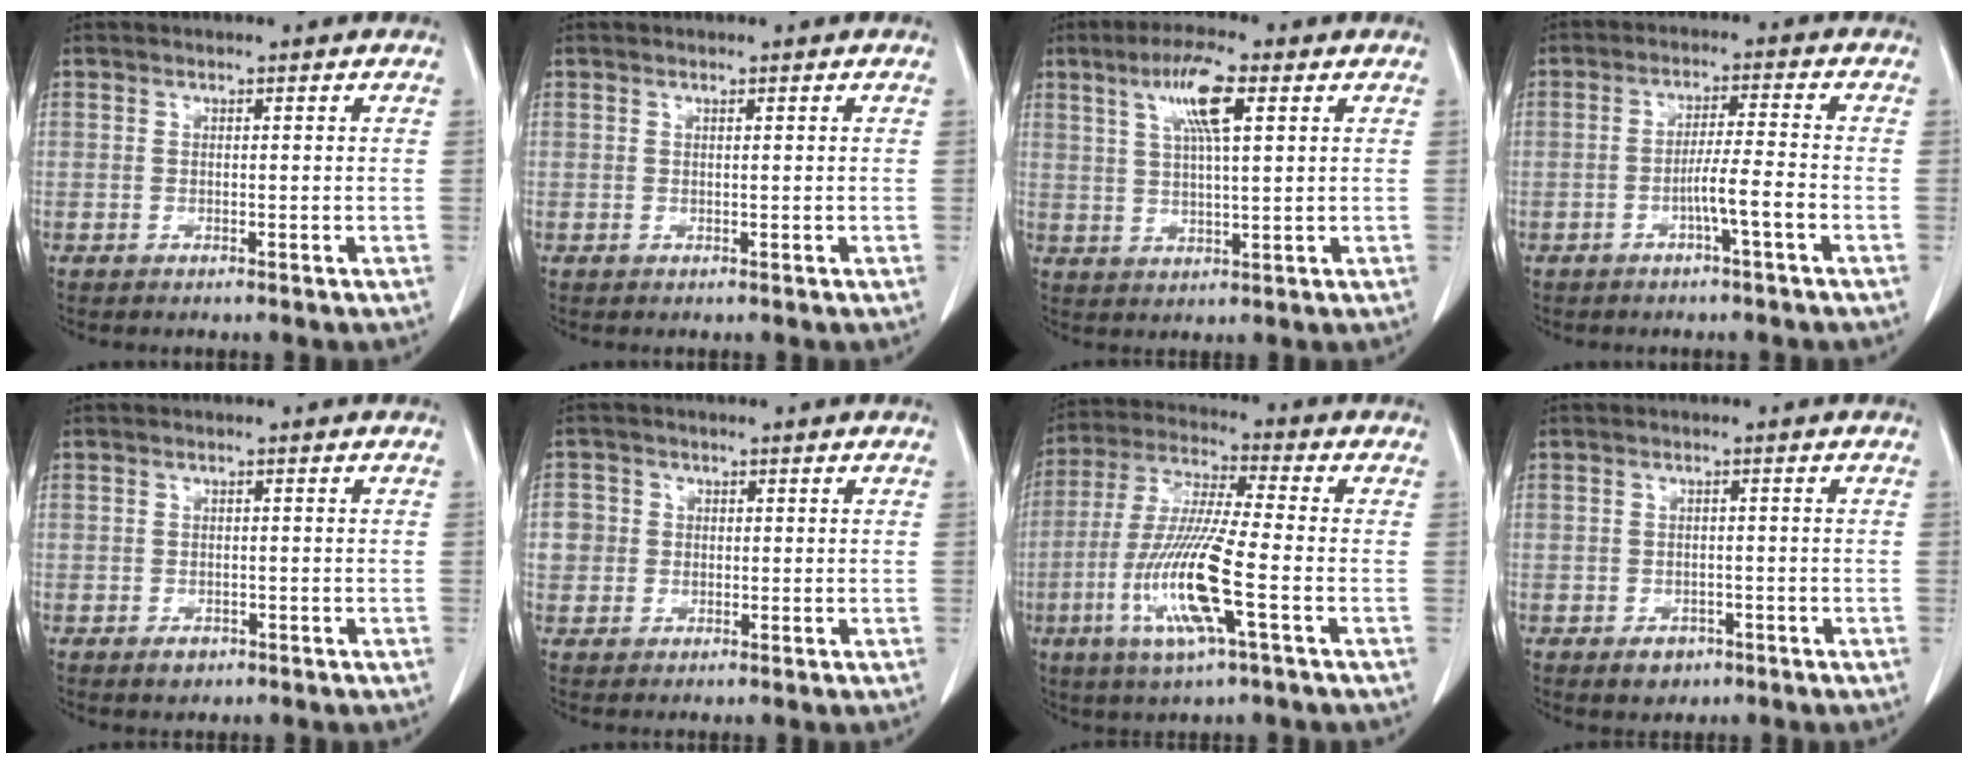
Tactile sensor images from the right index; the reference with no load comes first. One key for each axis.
{"total": 0.0}
{"total": 7.8, "fx": 3.4, "fy": 1.0, "fz": 6.9, "tx": -0.134, "ty": 0.007, "tz": 0.061}
{"total": 4.6, "fx": -2.1, "fy": -0.5, "fz": 4.1, "tx": -0.071, "ty": 0.004, "tz": -0.036}
{"total": 1.7, "fx": -1.0, "fy": 1.2, "fz": 0.7, "tx": -0.011, "ty": 0.002, "tz": -0.010}
{"total": 3.6, "fx": 0.2, "fy": 3.5, "fz": 0.4, "tx": 0.004, "ty": 0.009, "tz": 0.004}
{"total": 13.8, "fx": -4.2, "fy": 0.6, "fz": 13.1, "tx": -0.273, "ty": -0.014, "tz": -0.085}
{"total": 2.7, "fx": -1.5, "fy": 2.0, "fz": 1.0, "tx": -0.009, "ty": 0.004, "tz": -0.015}